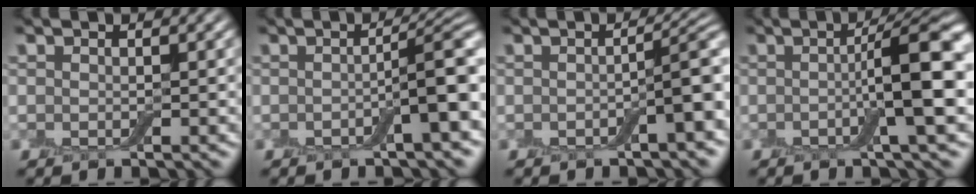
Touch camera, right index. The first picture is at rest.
{"total": 4.3, "force": [-0.9, 0.6, 4.1], "torque": [-0.056, 0.015, -0.019]}
{"total": 3.3, "force": [-0.9, 0.5, 3.2], "torque": [-0.044, 0.014, -0.018]}
{"total": 7.4, "force": [-0.3, 1.3, 7.3], "torque": [-0.101, 0.012, -0.011]}